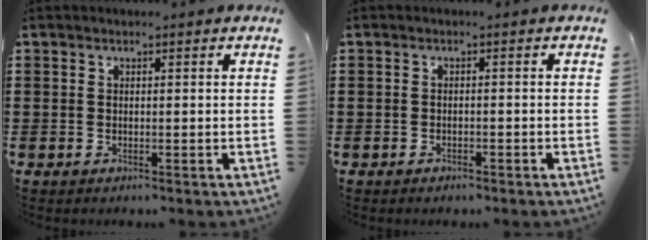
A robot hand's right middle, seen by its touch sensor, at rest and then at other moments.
{"total": 0.9, "force": [-0.8, 0.2, 0.2], "torque": [-0.007, -0.001, -0.016]}